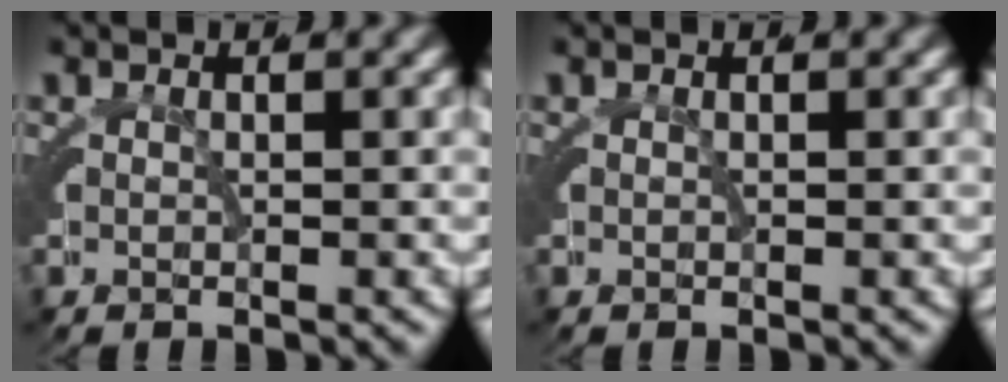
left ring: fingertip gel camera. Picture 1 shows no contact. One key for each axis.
{"total": 0.0}